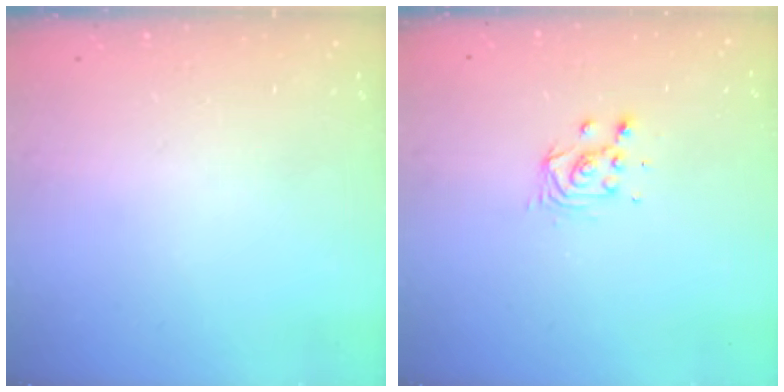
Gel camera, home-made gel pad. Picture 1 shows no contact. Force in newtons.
{"total": 3.8, "press": 3.8, "slide": 0.3}